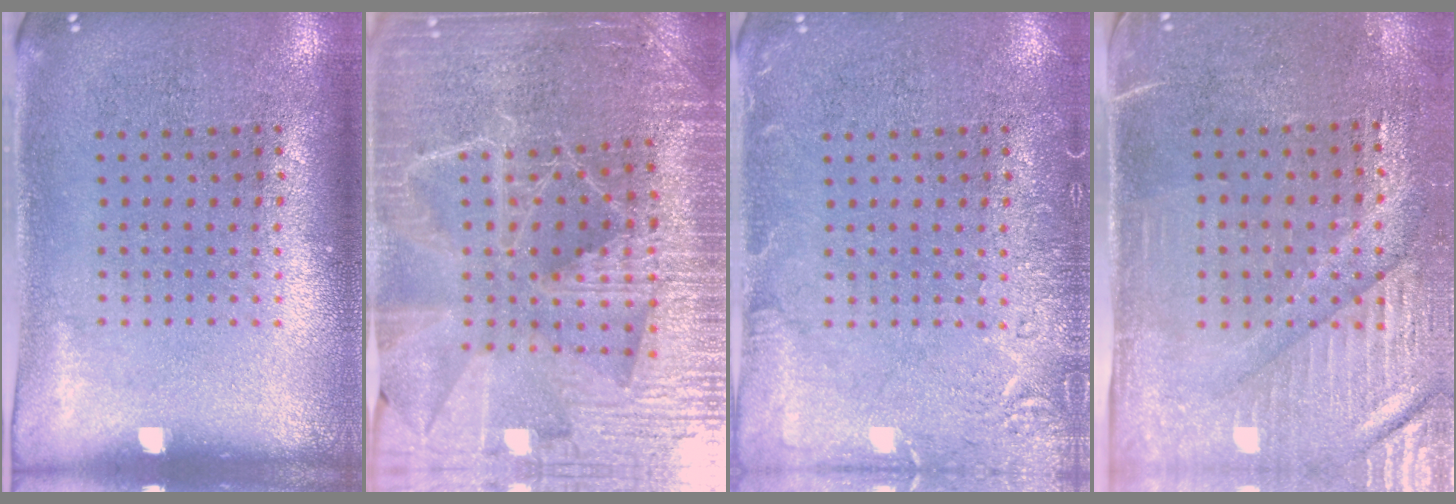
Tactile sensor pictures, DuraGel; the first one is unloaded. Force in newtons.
{"total": 4.9, "press": 4.5, "slide": 1.8}
{"total": 2.7, "press": 2.7, "slide": 0.5}
{"total": 3.5, "press": 3.1, "slide": 1.5}